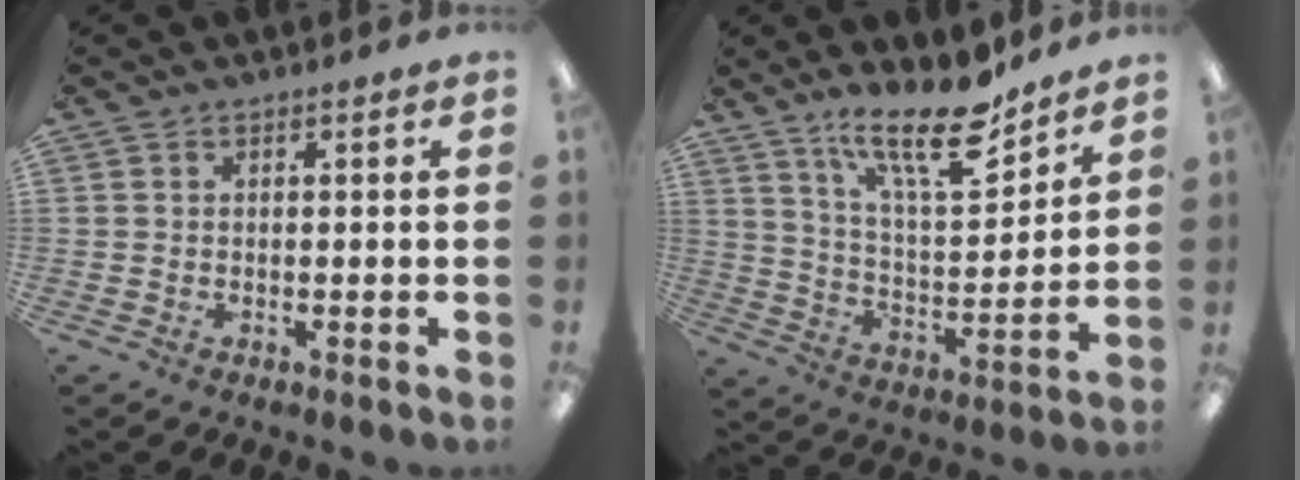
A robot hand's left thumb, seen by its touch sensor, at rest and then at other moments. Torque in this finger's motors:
{"motor_torque": [0.84, 0.41, 1.47, -1.31, 0.58]}